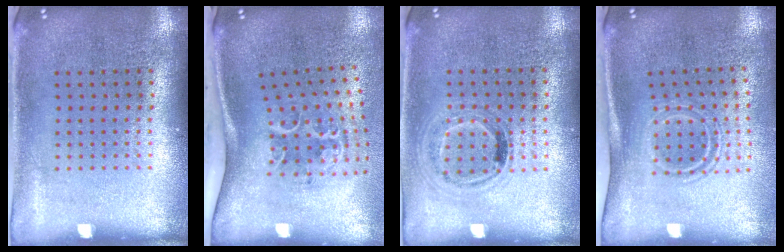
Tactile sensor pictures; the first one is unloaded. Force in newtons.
{"total": 2.2, "press": 1.4, "slide": 1.7}
{"total": 1.0, "press": 0.9, "slide": 0.4}
{"total": 1.6, "press": 1.0, "slide": 1.3}